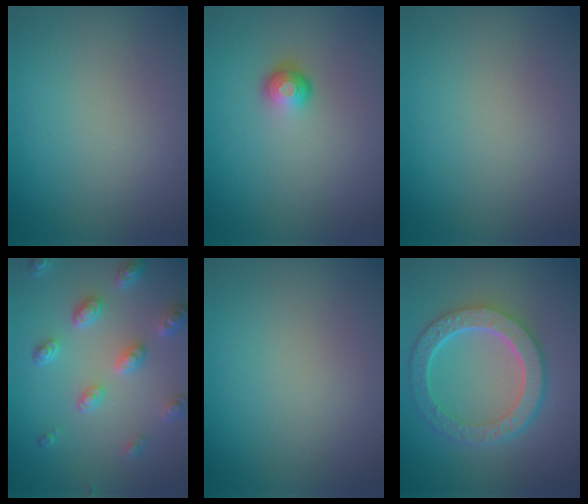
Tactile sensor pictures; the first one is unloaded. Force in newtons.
{"total": 1.9, "press": 1.3, "slide": 1.4}
{"total": 0.0}
{"total": 4.7, "press": 3.8, "slide": 2.9}
{"total": 0.0}
{"total": 6.8, "press": 5.0, "slide": 4.6}